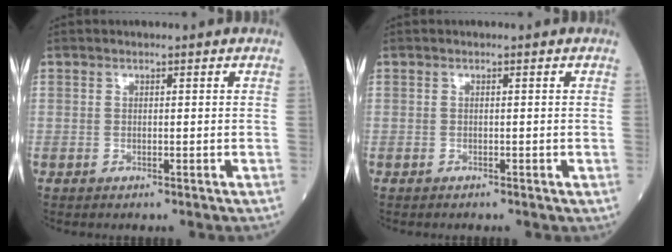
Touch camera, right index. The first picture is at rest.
{"total": 0.6, "force": [-0.5, 0.1, 0.2], "torque": [-0.012, -0.002, -0.009]}